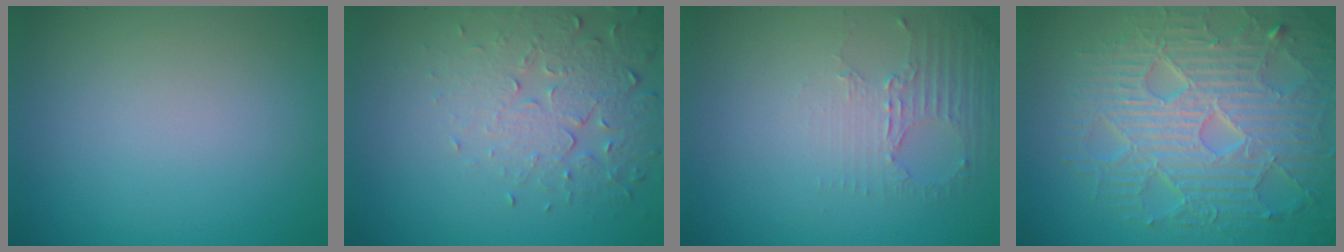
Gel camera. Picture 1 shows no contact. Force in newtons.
{"total": 5.0, "press": 3.6, "slide": 3.4}
{"total": 2.5, "press": 1.8, "slide": 1.7}
{"total": 9.0, "press": 6.4, "slide": 6.3}